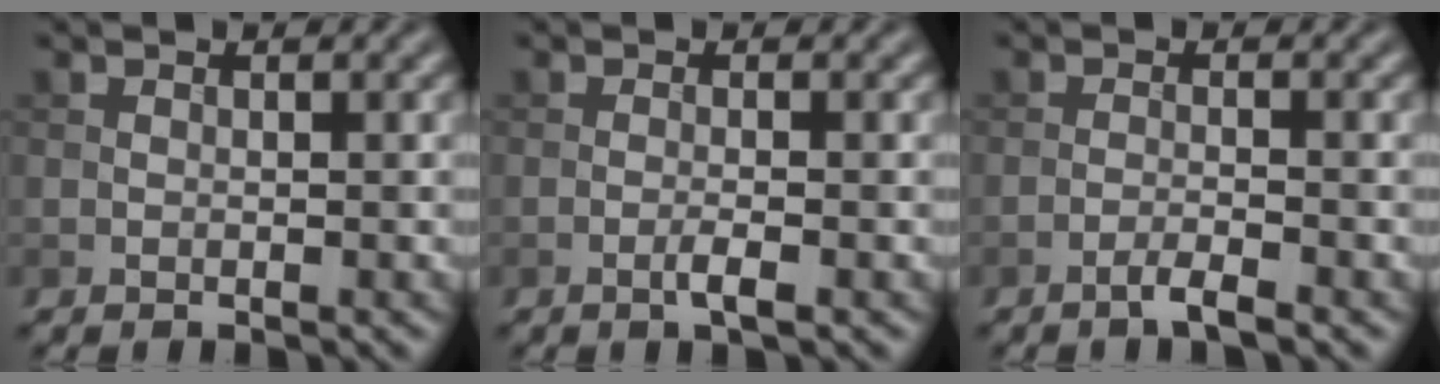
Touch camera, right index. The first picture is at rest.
{"total": 1.6, "force": [-0.6, 0.2, 1.4], "torque": [-0.023, 0.002, -0.016]}
{"total": 1.8, "force": [-1.2, 0.2, 1.3], "torque": [-0.020, 0.006, -0.030]}